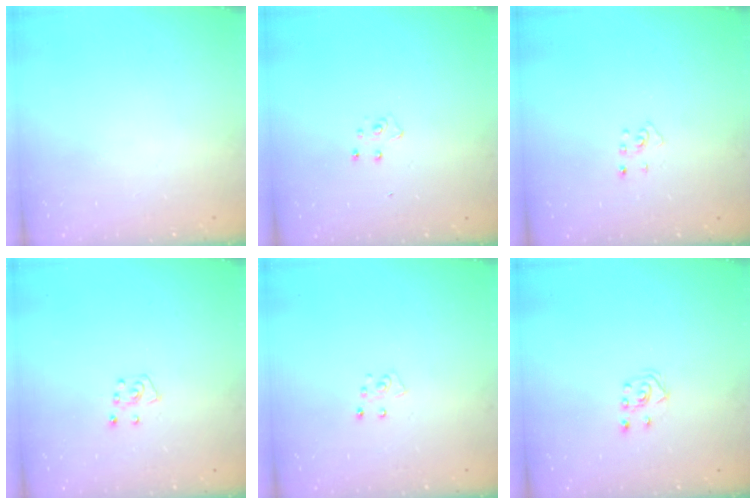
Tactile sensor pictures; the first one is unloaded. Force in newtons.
{"total": 4.4, "press": 4.4, "slide": 0.3}
{"total": 2.7, "press": 2.6, "slide": 0.6}
{"total": 5.0, "press": 5.0, "slide": 0.4}
{"total": 4.2, "press": 4.1, "slide": 0.5}
{"total": 3.5, "press": 3.4, "slide": 0.9}